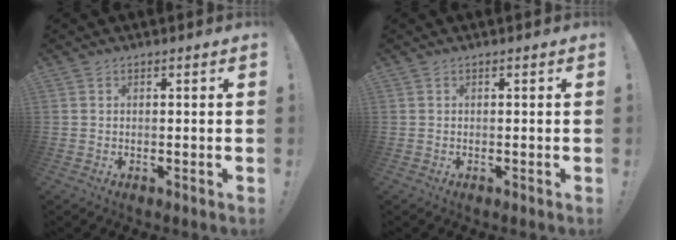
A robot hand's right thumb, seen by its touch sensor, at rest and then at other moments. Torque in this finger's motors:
{"motor_torque": [0.00, 0.00, 0.00, 0.00, 0.00]}